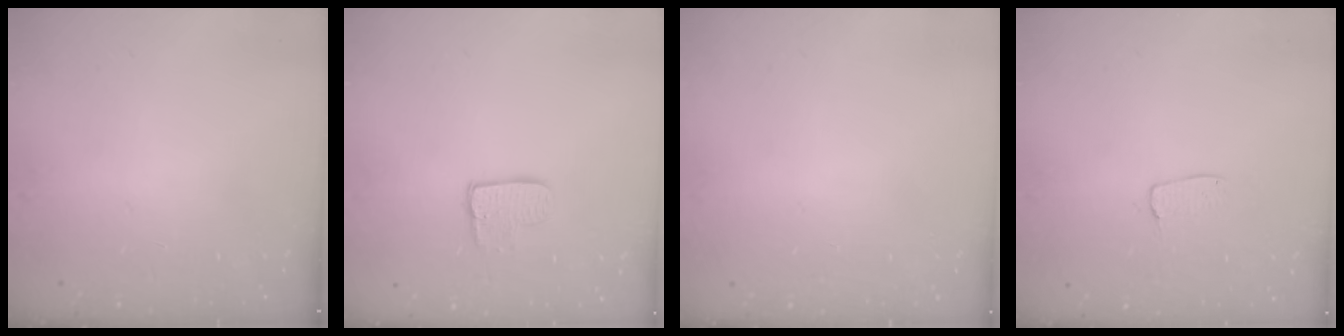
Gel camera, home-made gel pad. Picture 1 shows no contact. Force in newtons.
{"total": 7.8, "press": 7.8, "slide": 0.5}
{"total": 0.0}
{"total": 5.8, "press": 5.8, "slide": 0.2}